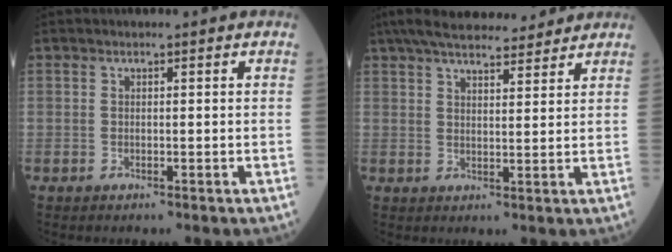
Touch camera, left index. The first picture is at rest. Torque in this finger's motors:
{"motor_torque": [0.74, -0.87, 0.03, 0.07]}